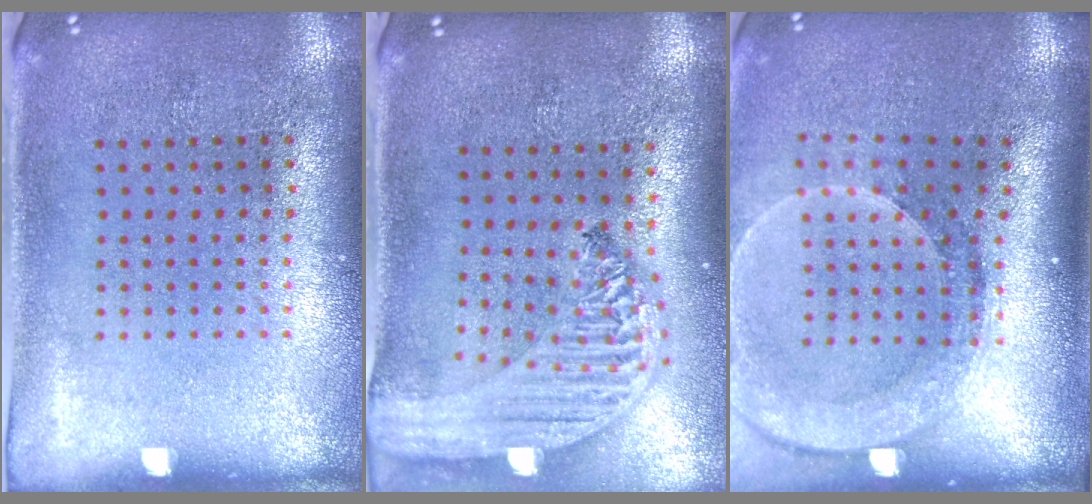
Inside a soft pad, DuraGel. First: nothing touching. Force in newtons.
{"total": 2.5, "press": 2.1, "slide": 1.4}
{"total": 2.6, "press": 2.0, "slide": 1.7}